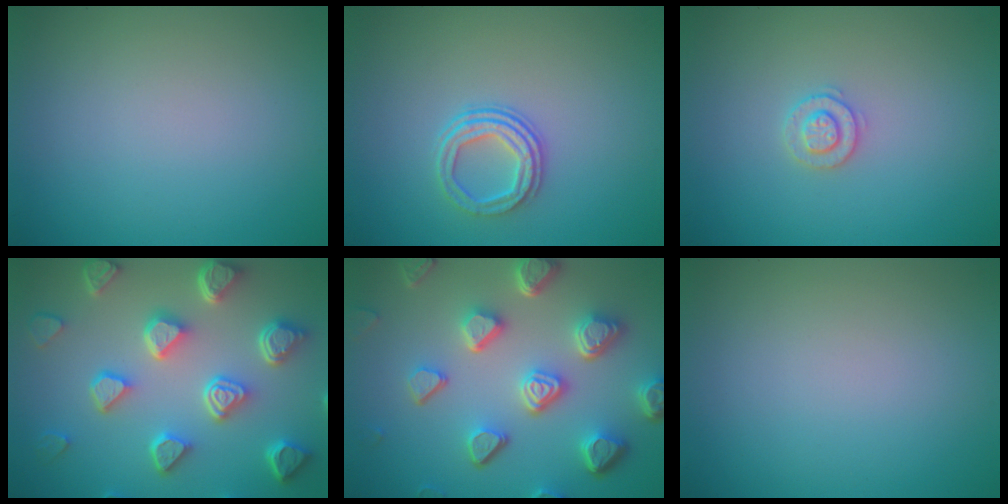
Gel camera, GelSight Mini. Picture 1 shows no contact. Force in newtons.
{"total": 3.0, "press": 2.4, "slide": 1.7}
{"total": 1.8, "press": 1.8, "slide": 0.4}
{"total": 7.3, "press": 5.8, "slide": 4.5}
{"total": 7.3, "press": 5.6, "slide": 4.7}
{"total": 0.0}